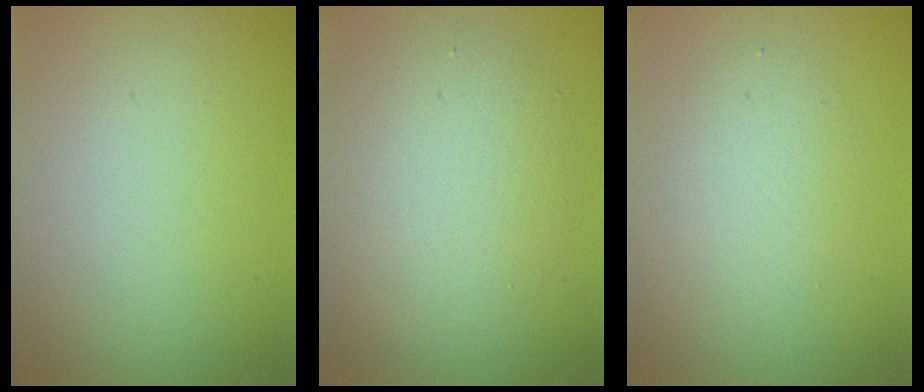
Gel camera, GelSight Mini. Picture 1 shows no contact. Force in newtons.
{"total": 5.4, "press": 5.4, "slide": 0.3}
{"total": 3.0, "press": 3.0, "slide": 0.2}